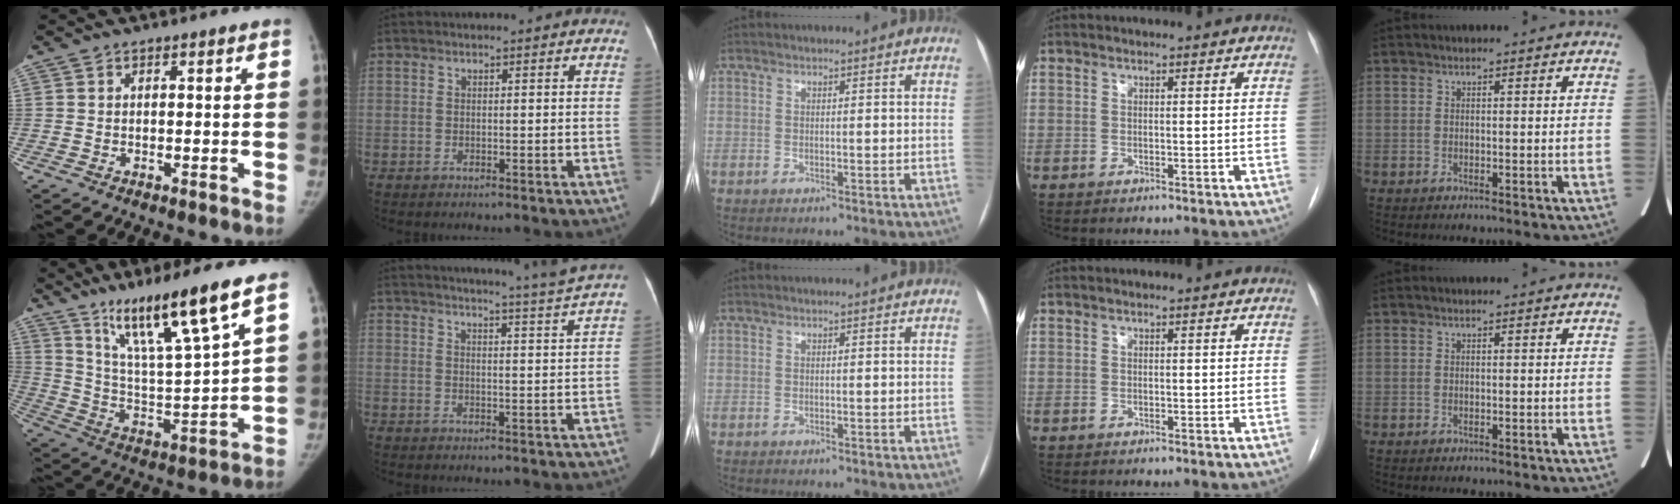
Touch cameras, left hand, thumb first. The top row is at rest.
{"thumb": {"total": 17.7, "force": [11.7, 0.8, 13.3], "torque": [-0.218, -0.066, 0.214]}, "index": {"total": 9.1, "force": [8.2, -3.1, 2.4], "torque": [-0.039, -0.047, 0.101]}}